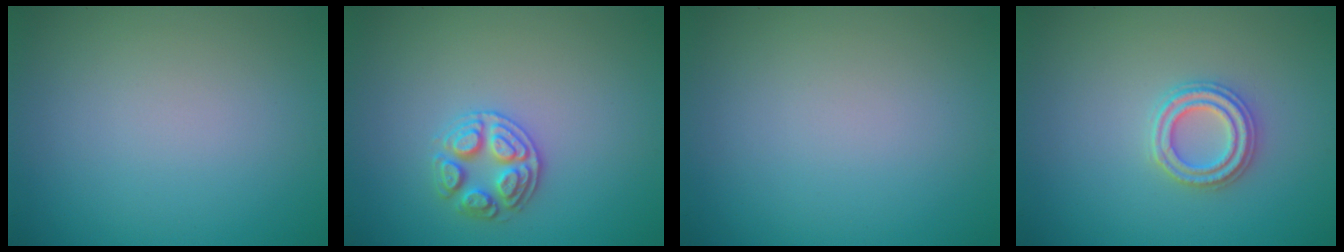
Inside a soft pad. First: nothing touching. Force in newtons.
{"total": 2.6, "press": 2.6, "slide": 0.4}
{"total": 0.0}
{"total": 2.6, "press": 2.6, "slide": 0.4}